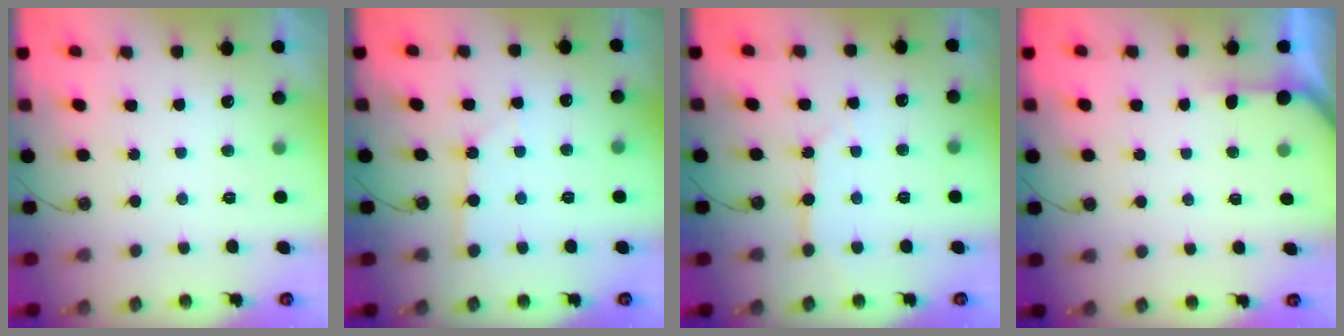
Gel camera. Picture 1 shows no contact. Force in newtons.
{"total": 1.9, "press": 1.8, "slide": 0.3}
{"total": 3.7, "press": 3.6, "slide": 0.5}
{"total": 2.5, "press": 2.5, "slide": 0.2}